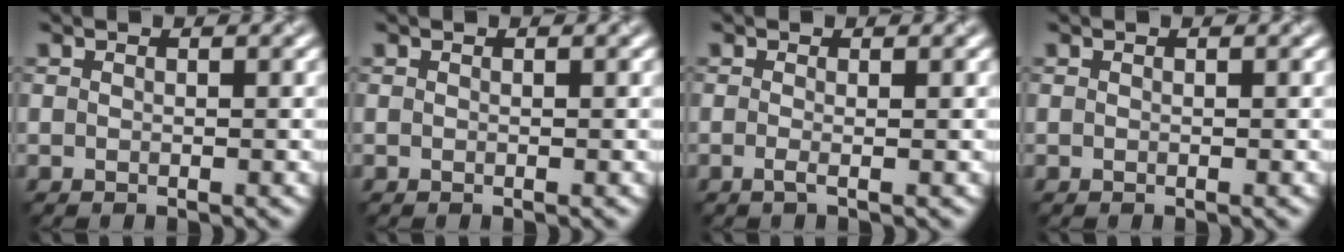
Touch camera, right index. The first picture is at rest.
{"total": 0.0}
{"total": 1.1, "force": [-0.7, 0.1, 0.9], "torque": [-0.013, 0.000, -0.010]}
{"total": 0.0}